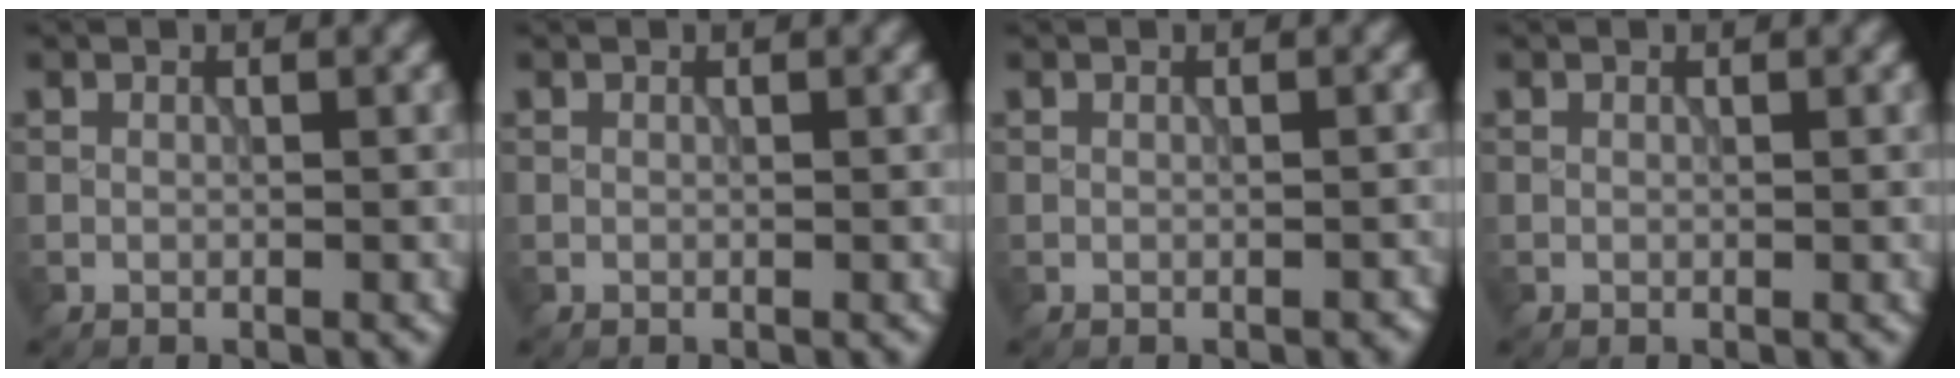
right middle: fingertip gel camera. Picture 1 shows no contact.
{"total": 0.0}
{"total": 0.7, "force": [-0.5, 0.3, 0.4], "torque": [-0.008, 0.001, -0.006]}
{"total": 0.0}